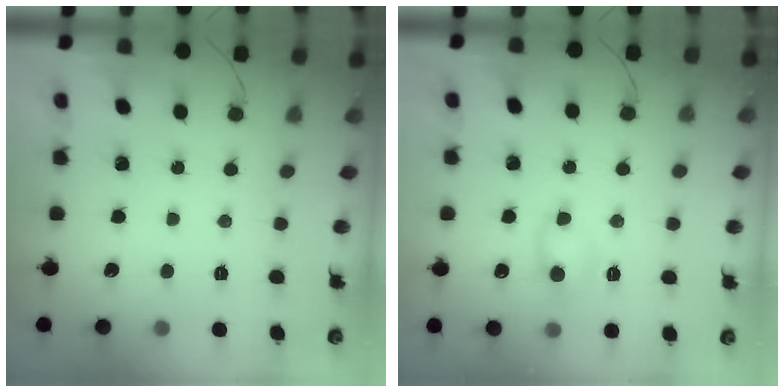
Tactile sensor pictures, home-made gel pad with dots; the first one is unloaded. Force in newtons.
{"total": 3.8, "press": 3.6, "slide": 1.3}